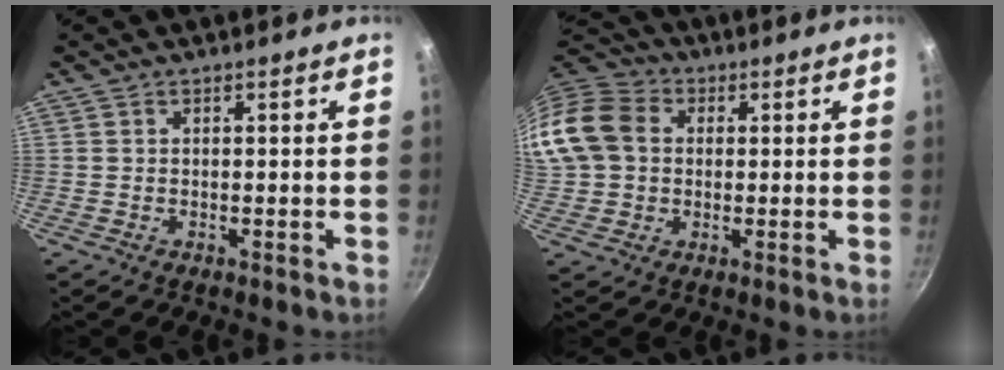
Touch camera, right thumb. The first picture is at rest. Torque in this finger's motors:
{"motor_torque": [0.70, 2.30, 1.37, -0.05, 0.30]}